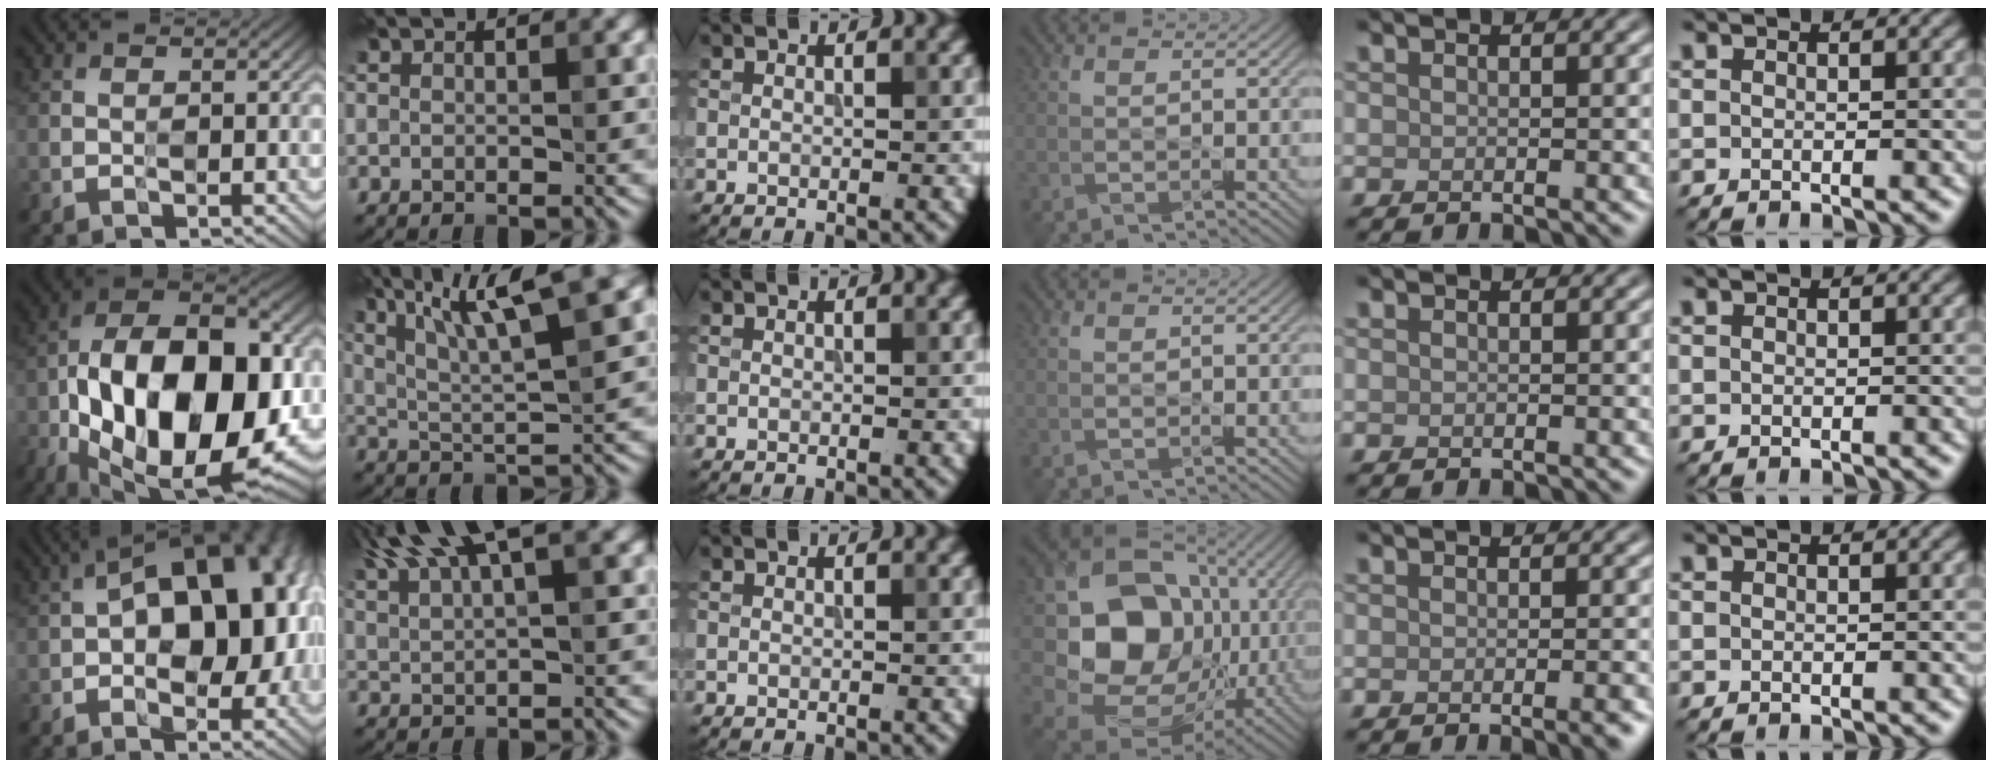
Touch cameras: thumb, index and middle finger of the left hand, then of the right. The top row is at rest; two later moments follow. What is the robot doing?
{"motion": "wipe", "object": "compact mirror"}